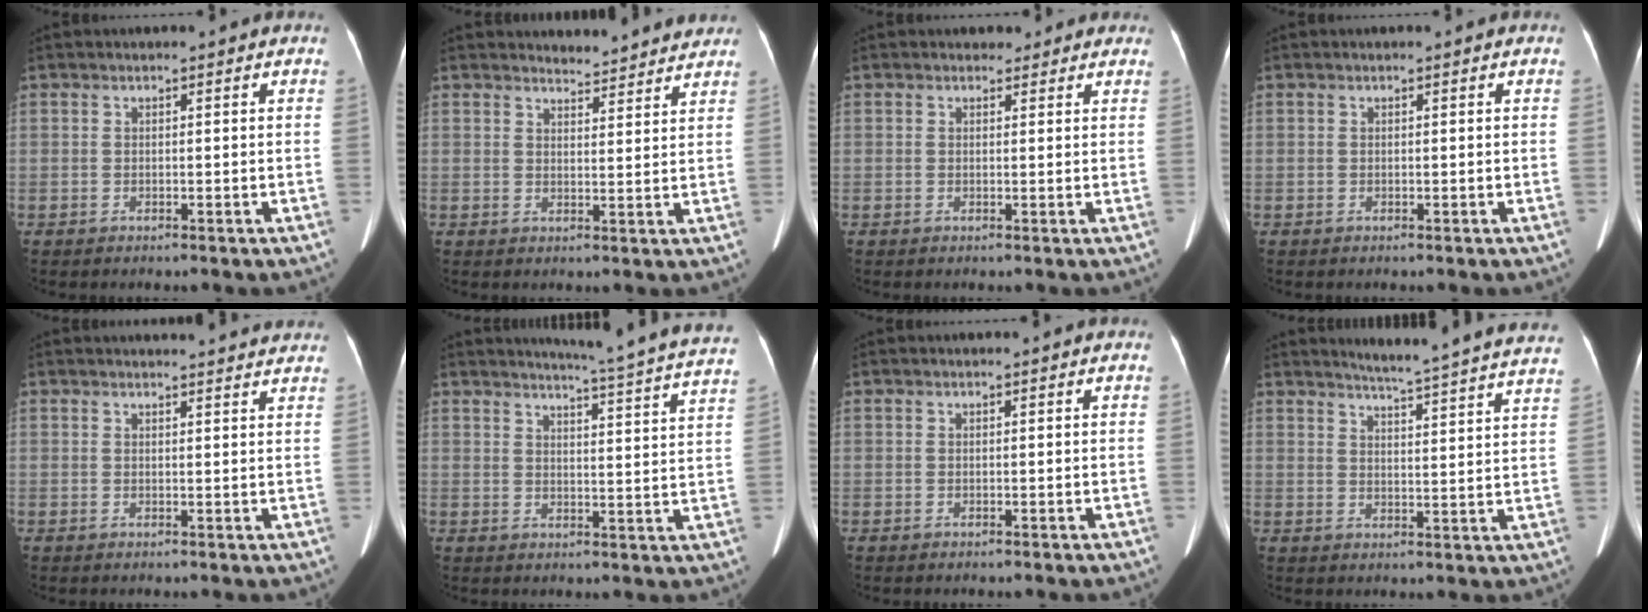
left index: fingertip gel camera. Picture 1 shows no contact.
{"total": 5.9, "force": [5.9, 0.9, 0.2], "torque": [-0.006, 0.005, 0.065]}
{"total": 2.4, "force": [1.9, 1.5, 0.2], "torque": [0.007, 0.006, 0.018]}
{"total": 0.0}
{"total": 10.1, "force": [9.8, 0.5, 2.3], "torque": [-0.017, 0.007, 0.094]}
{"total": 18.3, "force": [17.2, -1.6, 6.1], "torque": [-0.094, -0.085, 0.192]}
{"total": 0.0}
{"total": 19.8, "force": [18.6, -1.0, 6.7], "torque": [-0.101, -0.066, 0.217]}